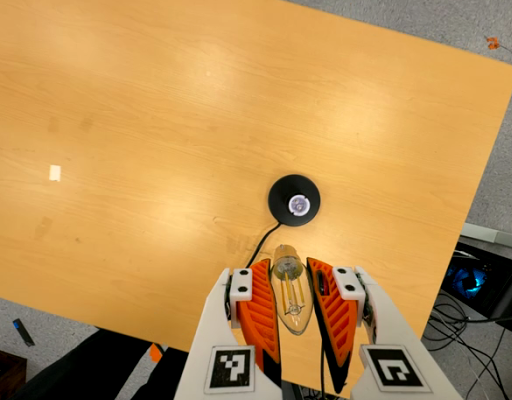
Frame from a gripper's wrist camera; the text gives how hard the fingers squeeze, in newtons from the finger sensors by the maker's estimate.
{"total": 20.1, "left": 21.7, "right": 18.4}